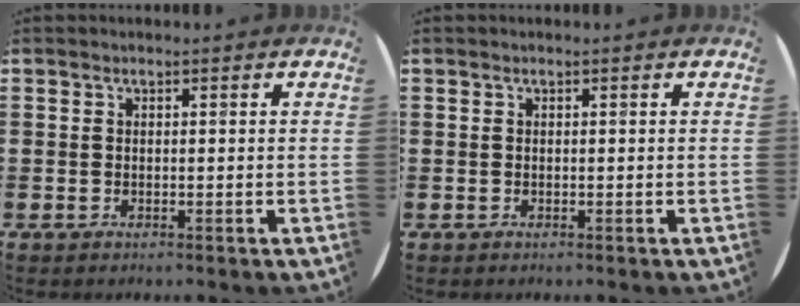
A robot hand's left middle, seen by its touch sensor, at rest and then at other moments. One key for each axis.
{"total": 0.0}